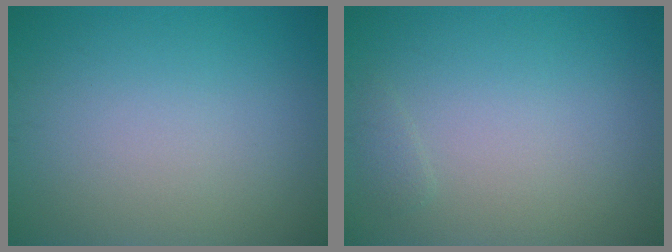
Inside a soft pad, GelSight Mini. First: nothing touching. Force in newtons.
{"total": 0.6, "press": 0.6, "slide": 0.1}